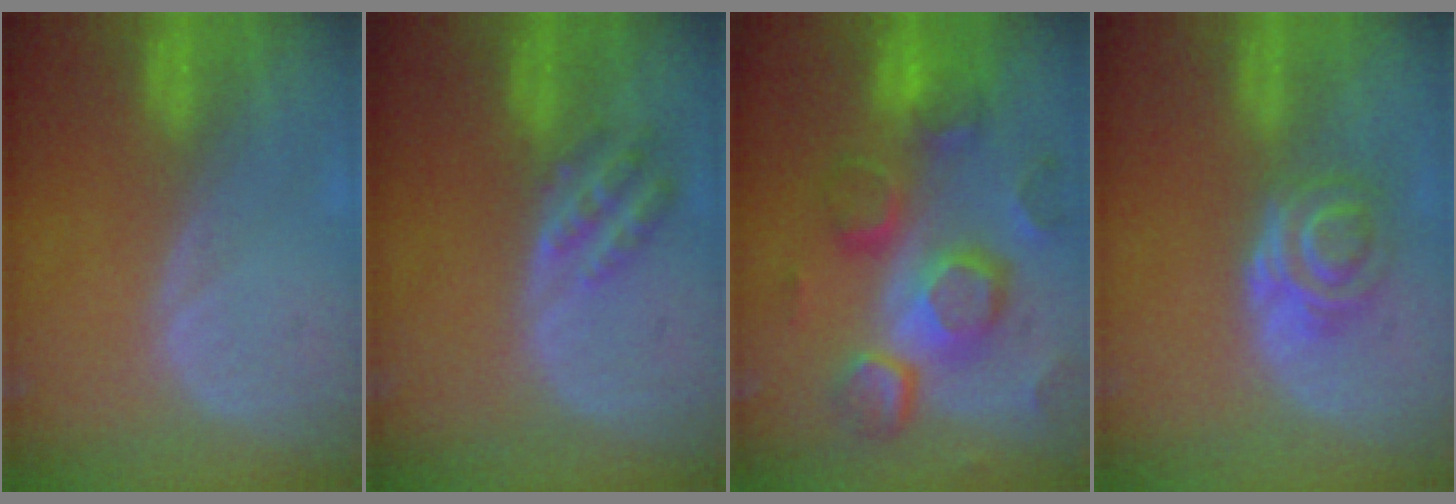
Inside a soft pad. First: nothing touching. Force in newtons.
{"total": 4.4, "press": 3.9, "slide": 2.0}
{"total": 12.3, "press": 10.6, "slide": 6.2}
{"total": 6.2, "press": 5.1, "slide": 3.6}